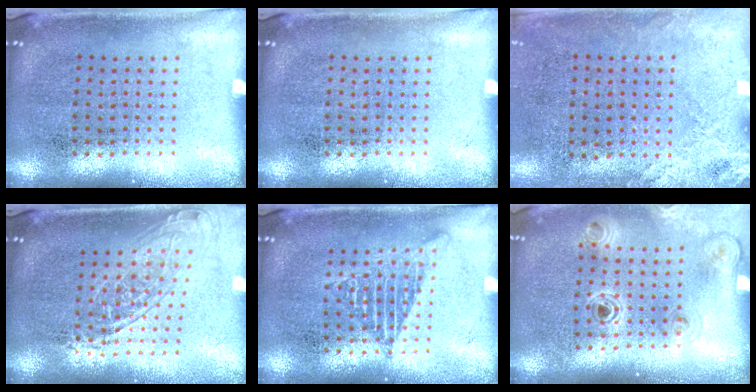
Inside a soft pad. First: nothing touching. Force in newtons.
{"total": 0.0}
{"total": 2.4, "press": 2.0, "slide": 1.3}
{"total": 1.5, "press": 1.2, "slide": 0.9}
{"total": 1.2, "press": 1.2, "slide": 0.0}
{"total": 1.1, "press": 1.1, "slide": 0.2}